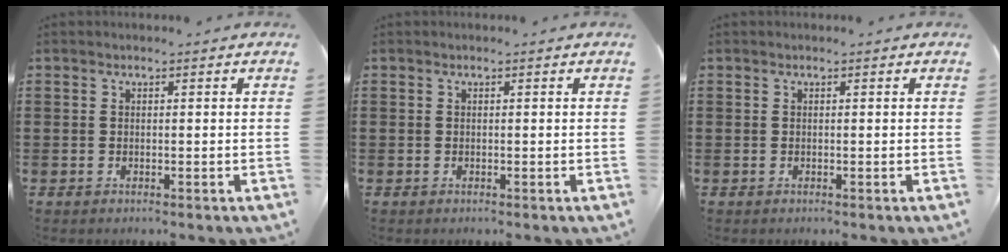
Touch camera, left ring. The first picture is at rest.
{"total": 0.0}
{"total": 0.0}